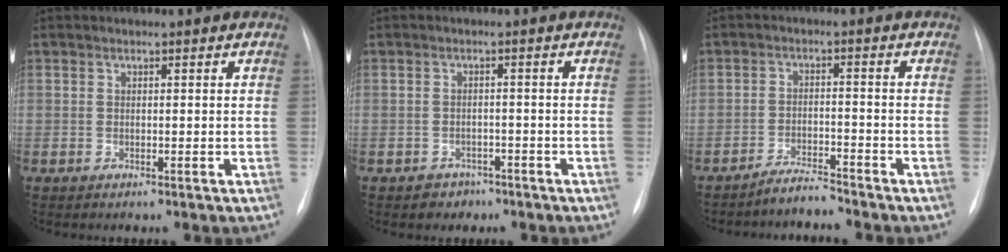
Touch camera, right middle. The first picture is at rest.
{"total": 2.7, "force": [-1.8, 2.0, 0.1], "torque": [-0.005, 0.010, -0.022]}
{"total": 3.2, "force": [-3.2, -0.2, 0.4], "torque": [-0.007, -0.015, -0.058]}